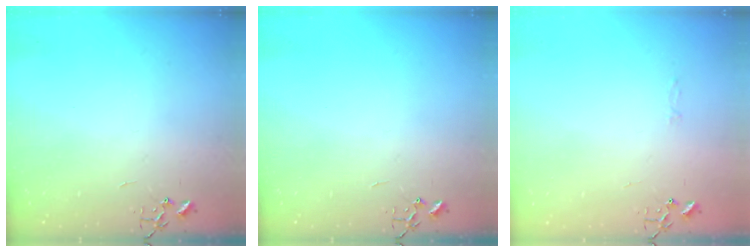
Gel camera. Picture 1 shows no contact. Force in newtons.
{"total": 0.0}
{"total": 2.8, "press": 2.8, "slide": 0.4}